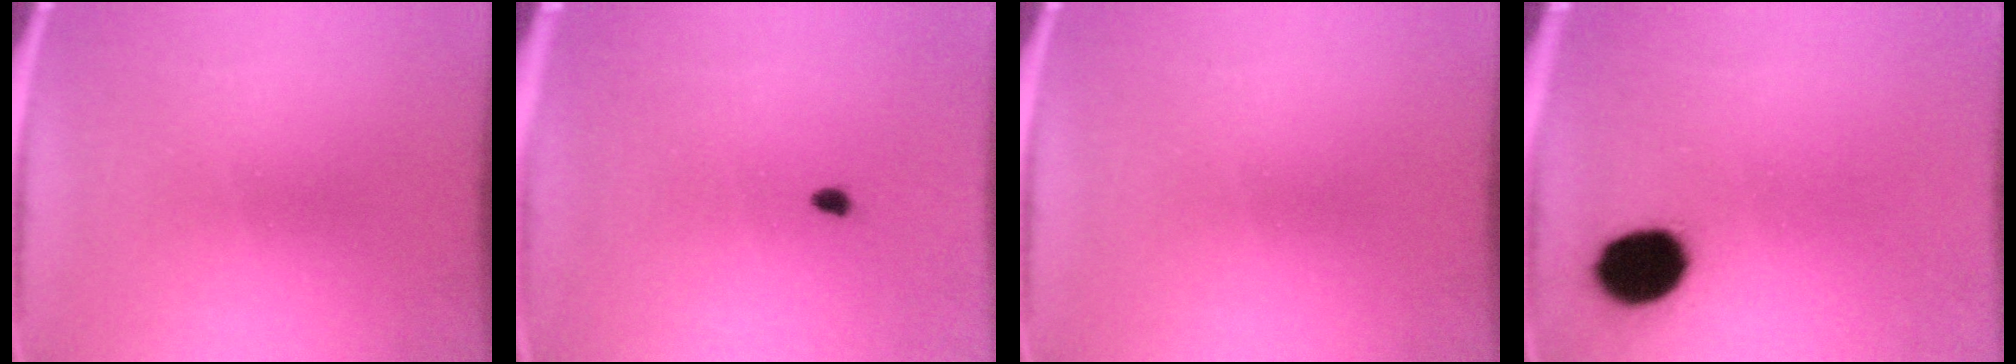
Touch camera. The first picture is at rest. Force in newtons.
{"total": 0.7}
{"total": 0.0}
{"total": 11.1}